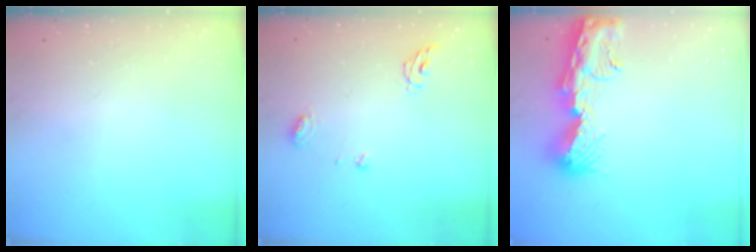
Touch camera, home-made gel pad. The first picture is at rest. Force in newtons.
{"total": 6.0, "press": 6.0, "slide": 0.7}
{"total": 13.0, "press": 12.9, "slide": 1.3}